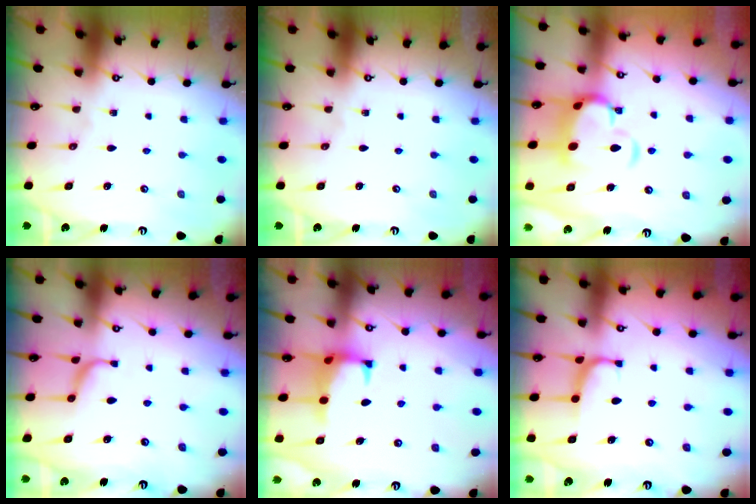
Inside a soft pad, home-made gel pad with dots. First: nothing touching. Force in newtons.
{"total": 0.0}
{"total": 6.7, "press": 6.5, "slide": 1.5}
{"total": 1.7, "press": 1.6, "slide": 0.5}
{"total": 1.5, "press": 1.3, "slide": 0.7}
{"total": 0.6, "press": 0.1, "slide": 0.6}